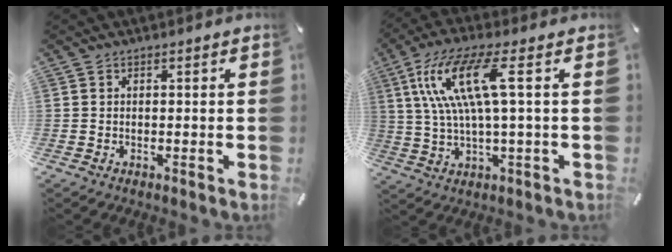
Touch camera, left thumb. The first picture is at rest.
{"total": 14.0, "force": [3.5, 3.0, 13.2], "torque": [-0.283, -0.008, 0.050]}